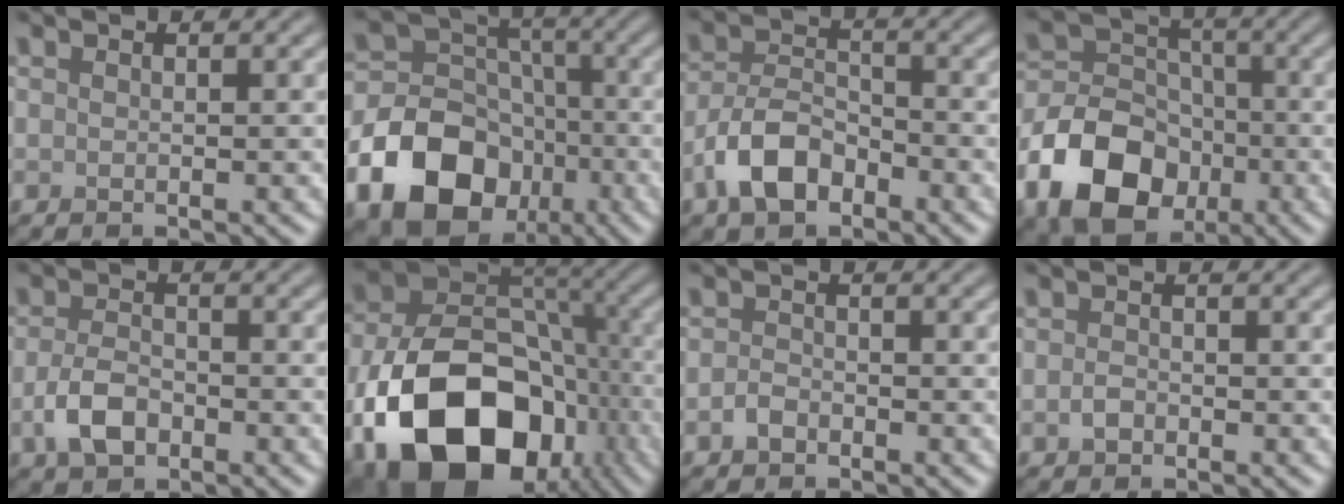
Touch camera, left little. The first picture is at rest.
{"total": 13.4, "force": [-6.0, 10.3, 6.1], "torque": [-0.141, -0.013, -0.122]}
{"total": 5.1, "force": [-2.9, 2.8, 3.1], "torque": [-0.056, 0.004, -0.063]}
{"total": 10.4, "force": [-4.6, 7.5, 5.6], "torque": [-0.107, -0.007, -0.098]}
{"total": 3.4, "force": [-1.4, 2.0, 2.4], "torque": [-0.049, -0.002, -0.032]}
{"total": 17.5, "force": [-7.3, 11.7, 10.6], "torque": [-0.182, -0.028, -0.121]}
{"total": 1.3, "force": [-0.8, 0.8, 0.6], "torque": [-0.011, 0.002, -0.017]}
{"total": 1.0, "force": [-0.4, 0.7, 0.6], "torque": [-0.013, -0.002, -0.010]}